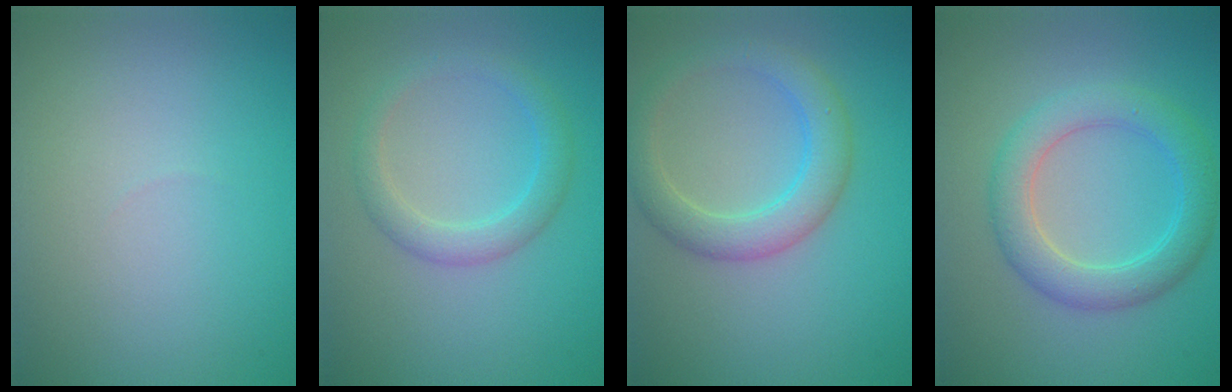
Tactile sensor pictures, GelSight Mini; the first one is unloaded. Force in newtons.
{"total": 2.7, "press": 2.7, "slide": 0.1}
{"total": 4.2, "press": 4.1, "slide": 0.3}
{"total": 4.6, "press": 4.6, "slide": 0.1}